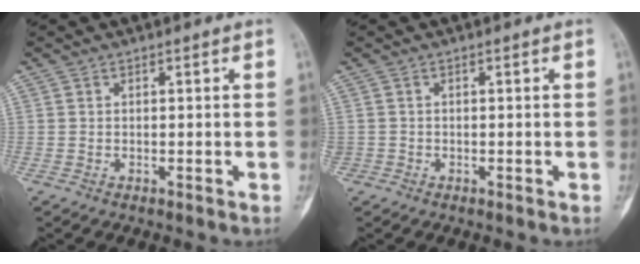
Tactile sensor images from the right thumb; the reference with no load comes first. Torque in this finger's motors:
{"motor_torque": [2.37, 2.64, 2.54, -0.23, 1.05]}